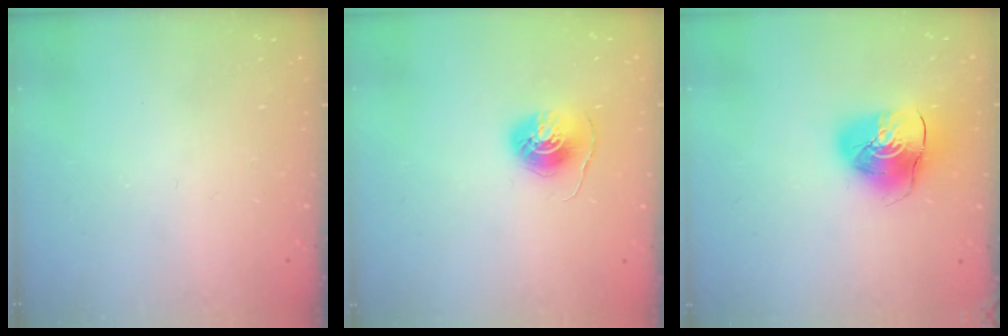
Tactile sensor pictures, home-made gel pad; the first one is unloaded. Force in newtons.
{"total": 7.1, "press": 7.1, "slide": 0.4}
{"total": 10.6, "press": 10.5, "slide": 1.5}